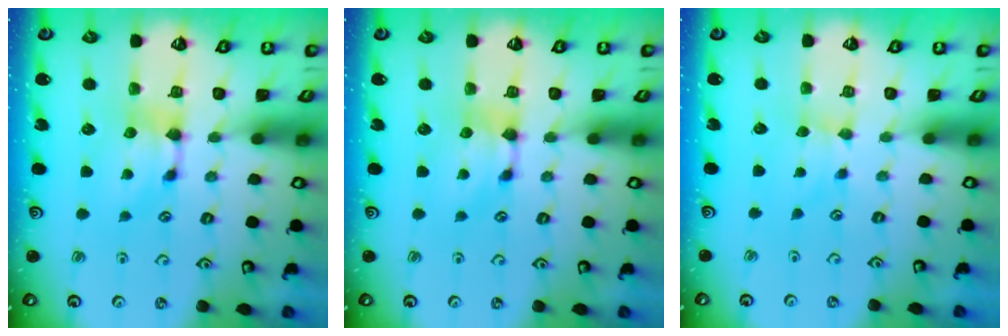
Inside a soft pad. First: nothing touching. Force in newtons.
{"total": 0.0}
{"total": 1.8, "press": 1.8, "slide": 0.4}